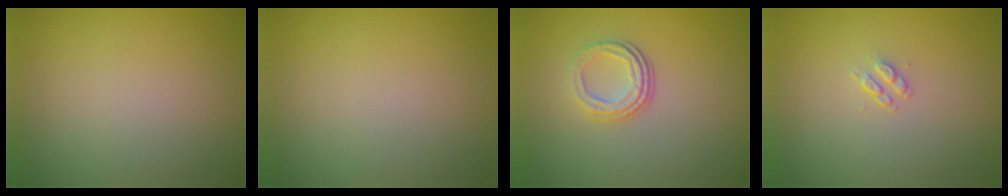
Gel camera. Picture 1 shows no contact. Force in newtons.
{"total": 0.0}
{"total": 3.4, "press": 2.3, "slide": 2.4}
{"total": 1.1, "press": 0.7, "slide": 0.8}